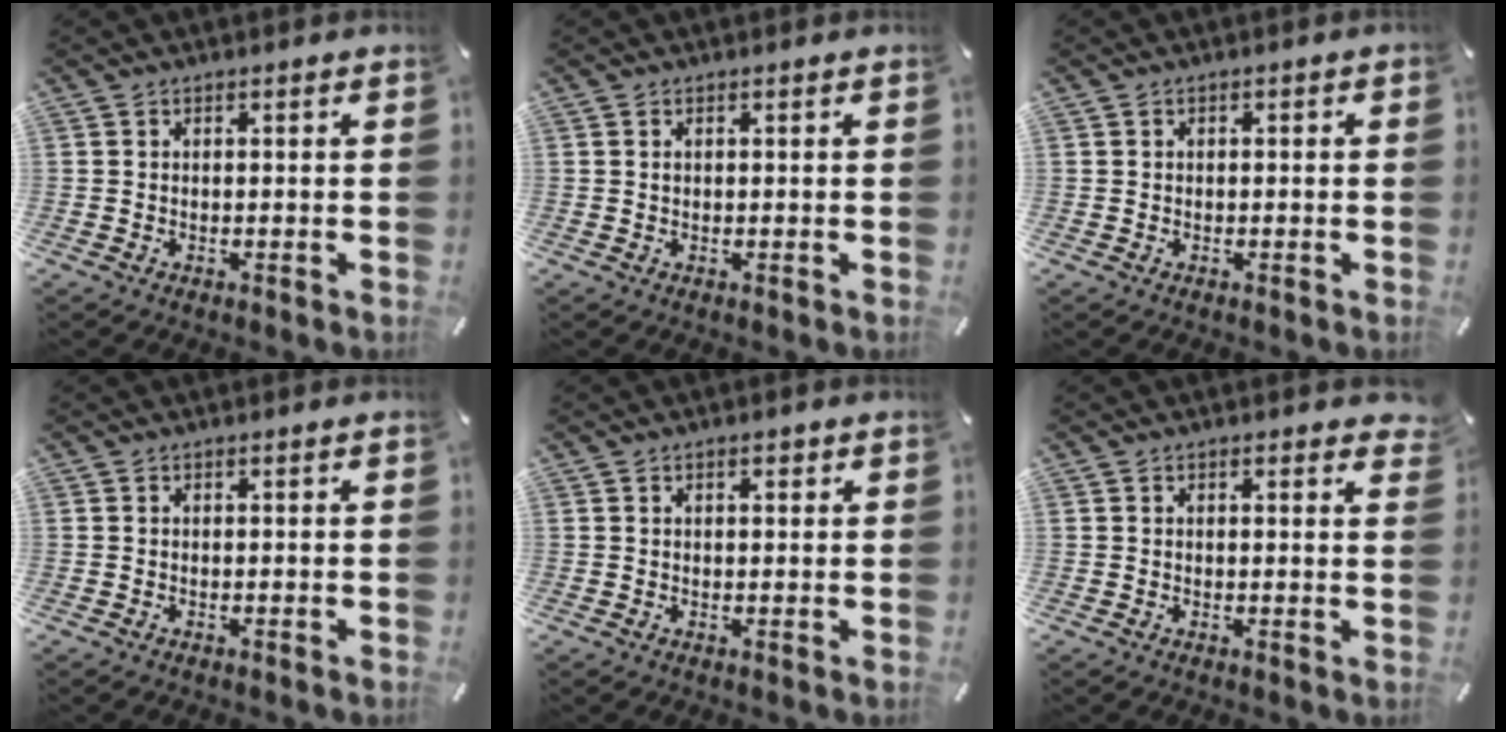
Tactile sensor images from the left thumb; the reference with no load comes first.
{"total": 0.6, "force": [0.2, 0.3, 0.5], "torque": [-0.011, 0.000, 0.003]}
{"total": 0.7, "force": [-0.2, 0.6, 0.4], "torque": [-0.006, 0.003, -0.005]}
{"total": 0.0}
{"total": 1.8, "force": [0.8, 0.9, 1.3], "torque": [-0.020, 0.002, 0.010]}
{"total": 1.4, "force": [0.9, 0.6, 0.9], "torque": [-0.004, -0.005, 0.013]}